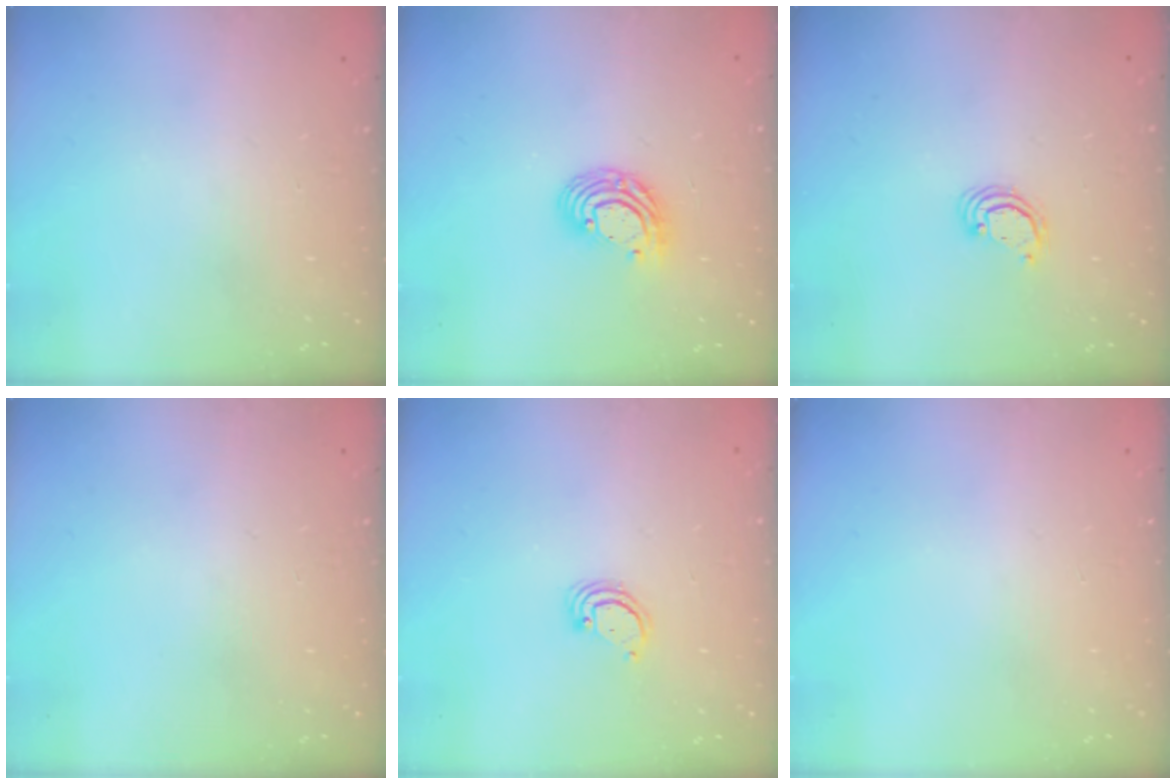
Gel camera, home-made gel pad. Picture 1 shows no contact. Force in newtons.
{"total": 8.0, "press": 8.0, "slide": 0.4}
{"total": 2.4, "press": 2.4, "slide": 0.3}
{"total": 0.0}
{"total": 2.5, "press": 2.5, "slide": 0.2}
{"total": 0.0}